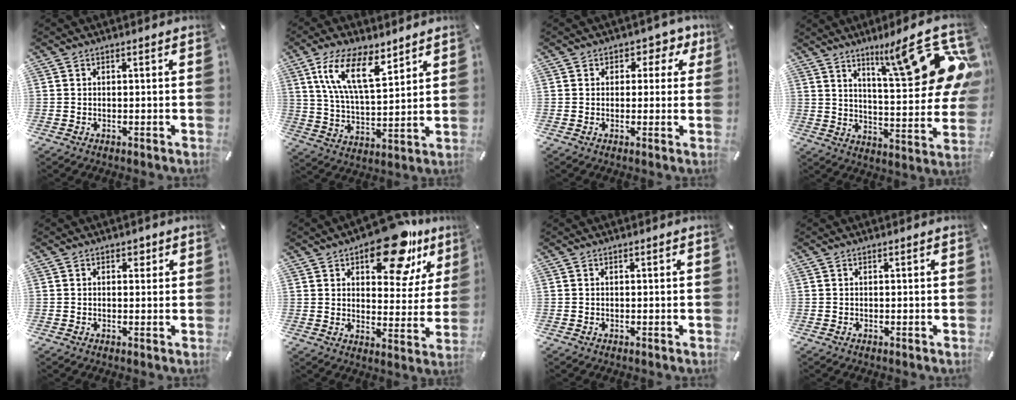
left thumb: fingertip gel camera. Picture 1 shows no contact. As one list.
[{"total": 13.4, "force": [8.3, 5.4, 9.1], "torque": [-0.203, -0.022, 0.149]}, {"total": 3.6, "force": [0.6, 3.2, 1.5], "torque": [-0.005, 0.002, 0.001]}, {"total": 21.5, "force": [11.5, 5.7, 17.3], "torque": [-0.231, -0.084, 0.170]}, {"total": 1.5, "force": [0.6, 1.3, 0.5], "torque": [0.003, 0.001, 0.006]}, {"total": 18.3, "force": [11.6, 9.0, 10.9], "torque": [-0.131, -0.069, 0.189]}, {"total": 0.0}, {"total": 0.0}]